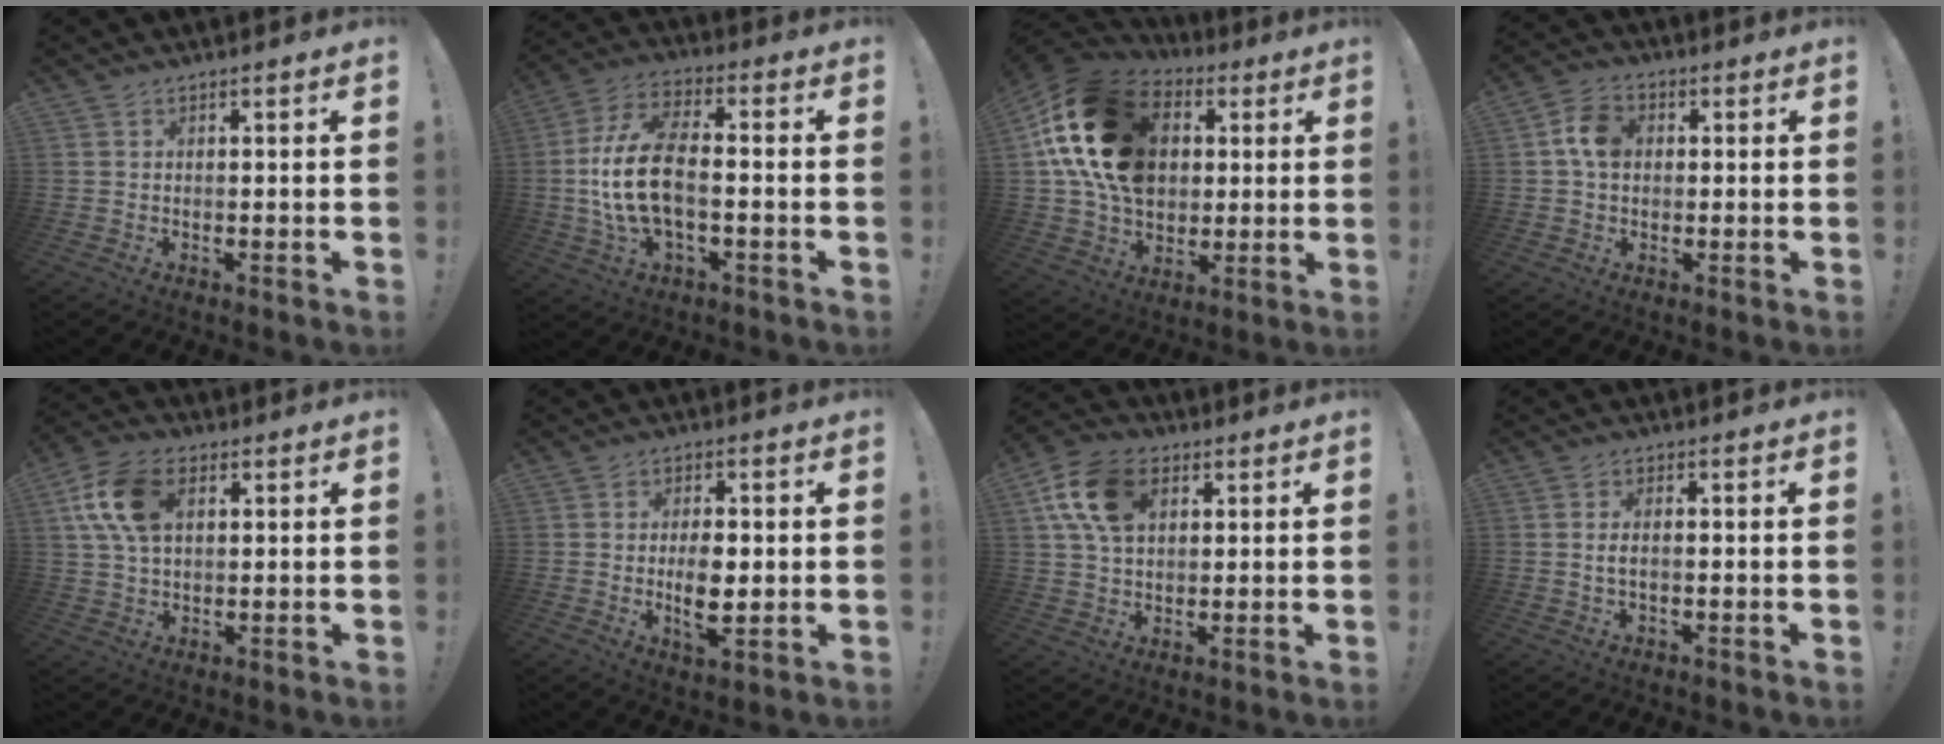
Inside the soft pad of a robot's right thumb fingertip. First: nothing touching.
{"total": 15.5, "force": [-2.0, 7.6, 13.4], "torque": [-0.264, 0.006, -0.034]}
{"total": 23.6, "force": [5.7, 17.4, 14.9], "torque": [-0.253, -0.008, 0.117]}
{"total": 7.8, "force": [0.7, 5.8, 5.3], "torque": [-0.088, 0.015, 0.015]}
{"total": 13.3, "force": [4.0, 8.4, 9.5], "torque": [-0.183, 0.008, 0.077]}
{"total": 8.1, "force": [-0.5, 3.4, 7.3], "torque": [-0.122, -0.010, -0.011]}
{"total": 13.9, "force": [4.9, 9.2, 9.1], "torque": [-0.153, 0.005, 0.096]}
{"total": 2.7, "force": [-0.3, 0.7, 2.6], "torque": [-0.047, -0.002, -0.009]}